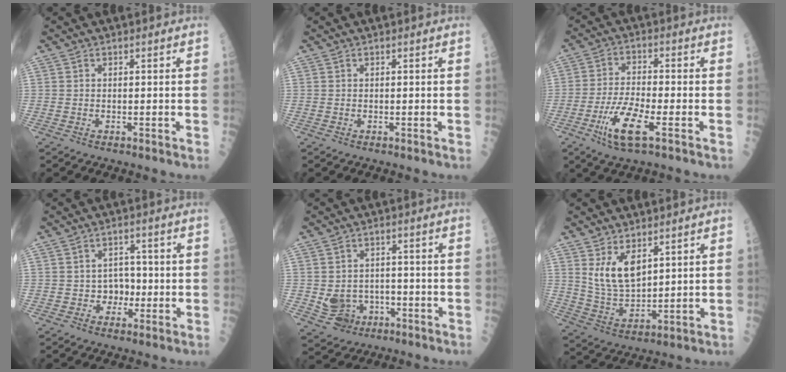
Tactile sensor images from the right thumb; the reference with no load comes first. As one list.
[{"total": 0.0}, {"total": 9.2, "force": [-3.9, 2.2, 8.0], "torque": [-0.172, 0.011, -0.072]}, {"total": 4.5, "force": [-0.6, 3.8, 2.3], "torque": [0.003, 0.011, -0.012]}, {"total": 6.4, "force": [-1.6, 5.6, 2.7], "torque": [-0.015, 0.014, -0.018]}, {"total": 8.5, "force": [4.1, 4.3, 6.1], "torque": [-0.100, -0.030, 0.091]}]